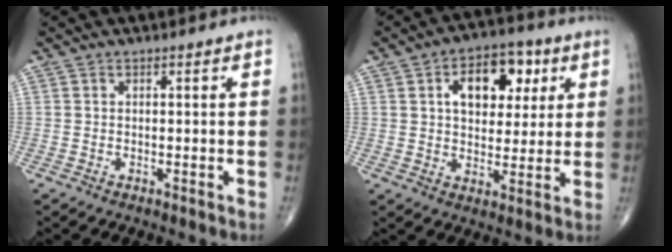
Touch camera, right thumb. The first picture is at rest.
{"total": 12.5, "force": [4.1, 7.8, 8.9], "torque": [-0.087, 0.000, 0.060]}